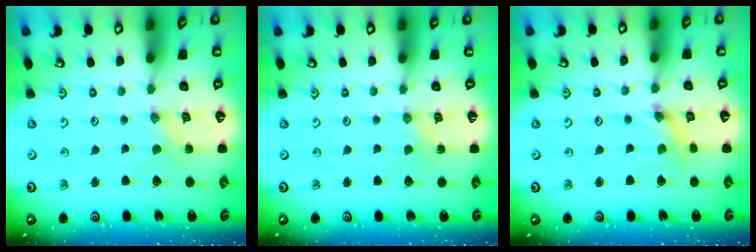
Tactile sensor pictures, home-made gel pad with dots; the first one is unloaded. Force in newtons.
{"total": 1.5, "press": 1.5, "slide": 0.3}
{"total": 2.0, "press": 2.0, "slide": 0.1}